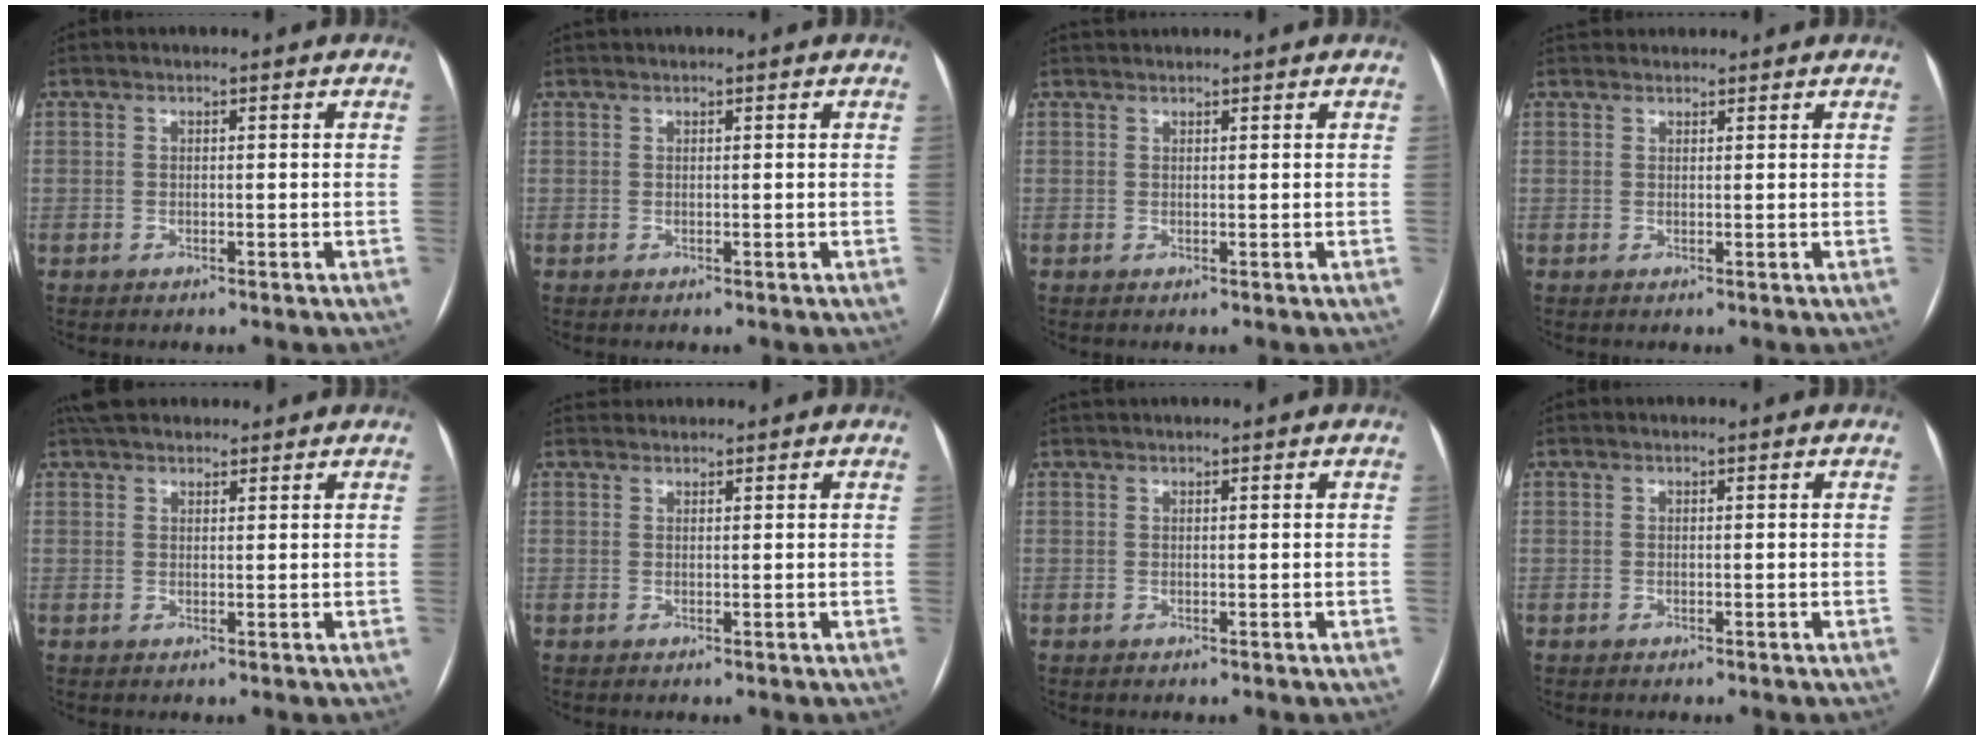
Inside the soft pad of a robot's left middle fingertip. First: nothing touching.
{"total": 0.7, "force": [0.6, -0.1, 0.2], "torque": [-0.006, 0.017, 0.018]}
{"total": 1.5, "force": [1.5, 0.1, 0.2], "torque": [-0.006, 0.021, 0.030]}
{"total": 2.8, "force": [2.6, 0.9, 0.3], "torque": [0.000, 0.032, 0.041]}
{"total": 6.4, "force": [5.5, 2.4, 2.3], "torque": [-0.028, 0.038, 0.094]}
{"total": 1.8, "force": [1.8, 0.3, -0.1], "torque": [-0.004, 0.023, 0.035]}
{"total": 0.9, "force": [0.9, -0.1, 0.3], "torque": [-0.006, 0.017, 0.022]}
{"total": 0.0}